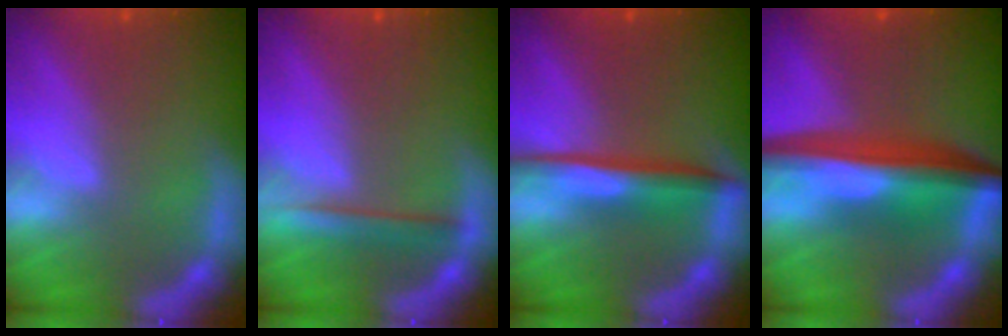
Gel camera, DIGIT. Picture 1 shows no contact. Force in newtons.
{"total": 2.5}
{"total": 4.5}
{"total": 9.6}